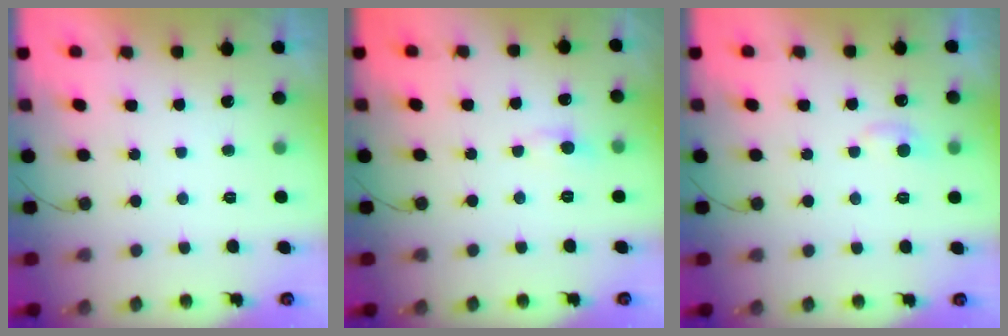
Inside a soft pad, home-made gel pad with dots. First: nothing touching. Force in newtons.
{"total": 4.9, "press": 4.9, "slide": 0.6}
{"total": 4.2, "press": 4.1, "slide": 0.5}